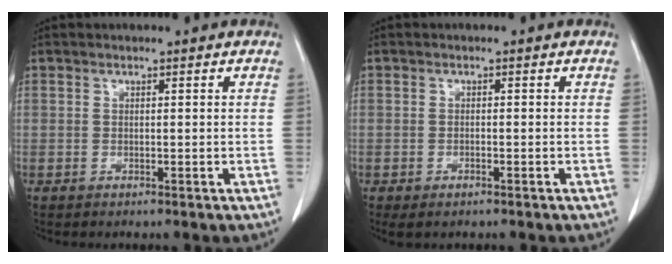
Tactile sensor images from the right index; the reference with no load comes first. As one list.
[{"total": 2.0, "force": [-1.4, 0.8, 1.2], "torque": [-0.022, -0.002, -0.017]}]